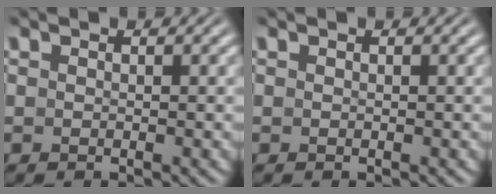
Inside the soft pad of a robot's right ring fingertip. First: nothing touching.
{"total": 0.0}